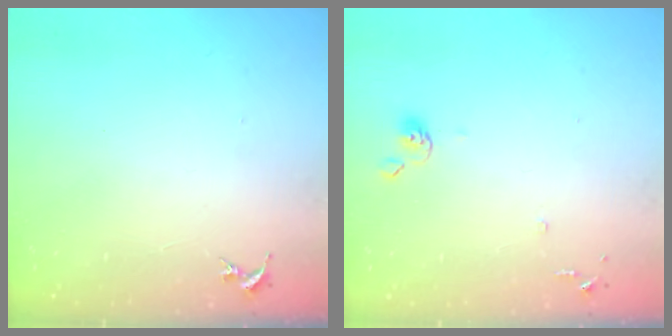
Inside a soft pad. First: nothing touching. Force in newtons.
{"total": 6.6, "press": 6.6, "slide": 0.6}